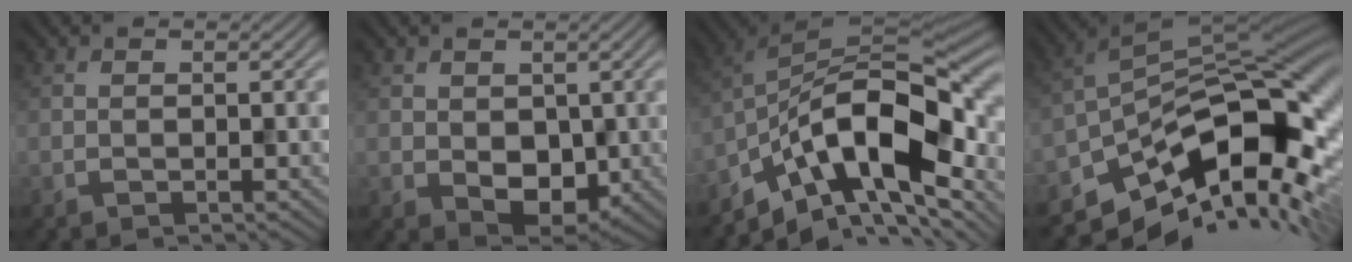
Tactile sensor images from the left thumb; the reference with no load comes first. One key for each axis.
{"total": 4.2, "fx": 0.1, "fy": 3.4, "fz": 2.5, "tx": -0.056, "ty": -0.013, "tz": 0.008}
{"total": 14.6, "fx": -6.7, "fy": 6.9, "fz": 11.0, "tx": -0.187, "ty": 0.005, "tz": -0.128}
{"total": 13.6, "fx": -7.0, "fy": 6.8, "fz": 9.5, "tx": -0.167, "ty": -0.008, "tz": -0.122}